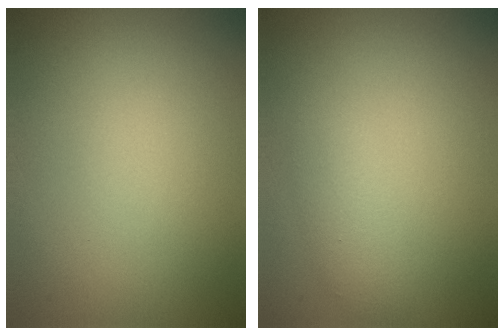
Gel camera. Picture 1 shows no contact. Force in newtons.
{"total": 2.0, "press": 2.0, "slide": 0.1}